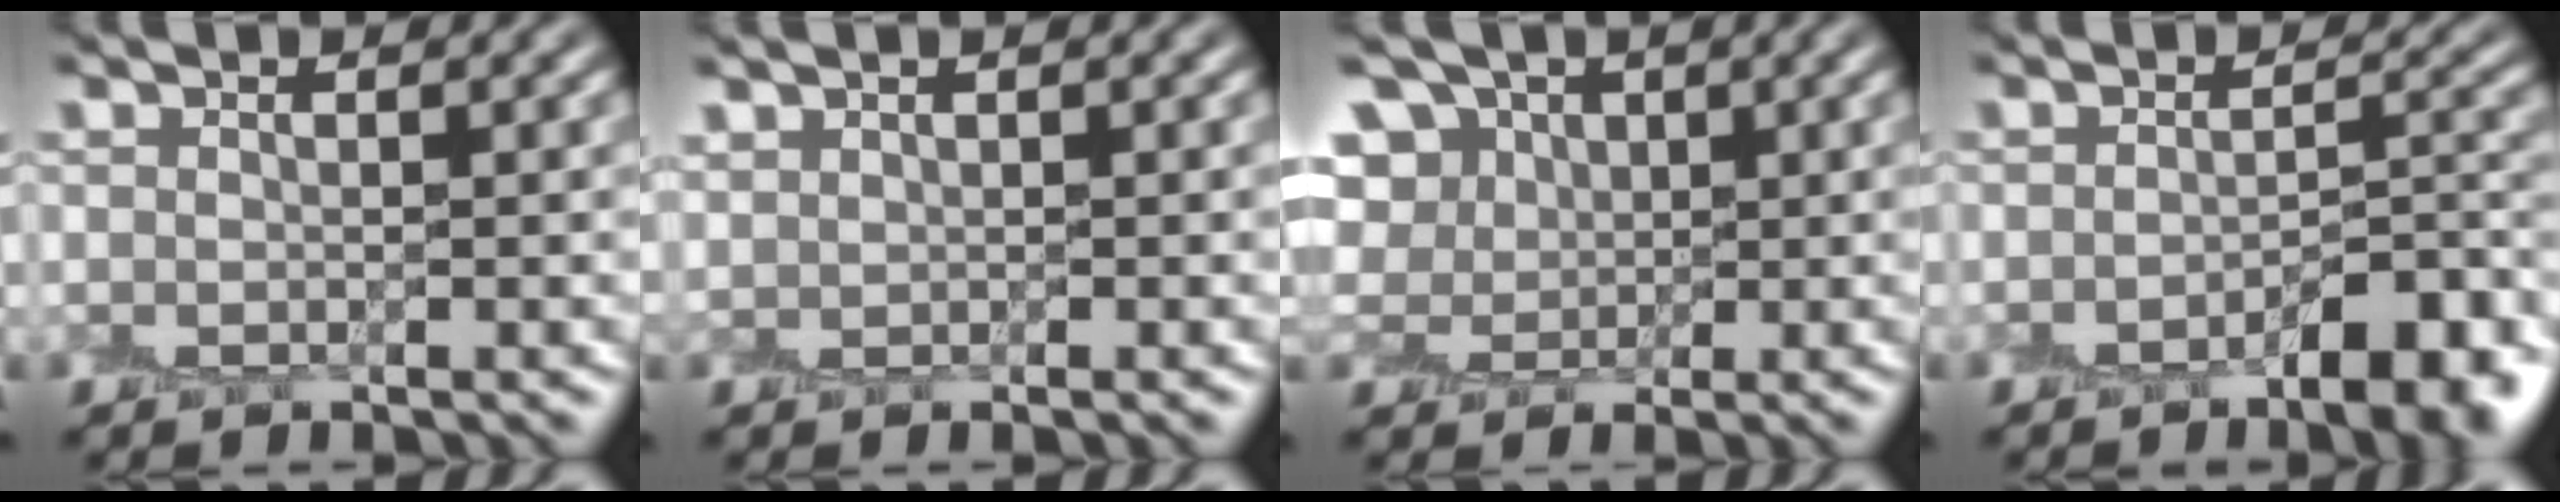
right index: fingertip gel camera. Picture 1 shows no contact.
{"total": 0.8, "force": [0.5, 0.5, -0.1], "torque": [0.003, -0.001, 0.014]}
{"total": 6.5, "force": [3.7, 4.6, 2.6], "torque": [-0.041, 0.026, 0.041]}
{"total": 5.6, "force": [-3.6, 1.4, 4.1], "torque": [-0.051, -0.001, -0.053]}